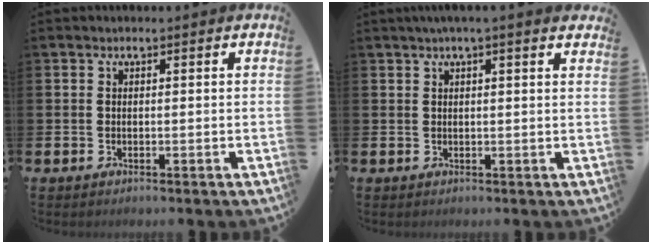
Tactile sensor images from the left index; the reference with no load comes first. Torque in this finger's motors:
{"motor_torque": [0.84, -1.30, 0.62, 0.21]}